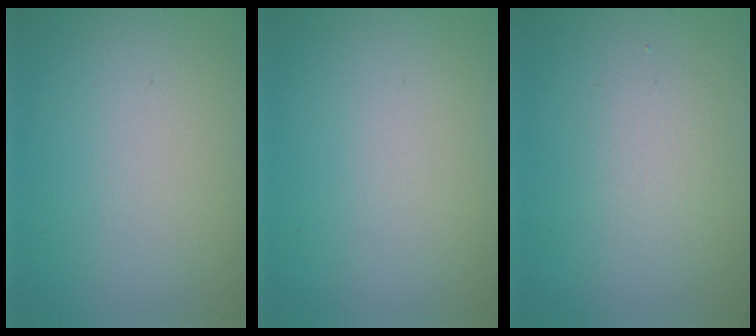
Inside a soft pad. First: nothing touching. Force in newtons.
{"total": 0.0}
{"total": 1.6, "press": 1.6, "slide": 0.1}